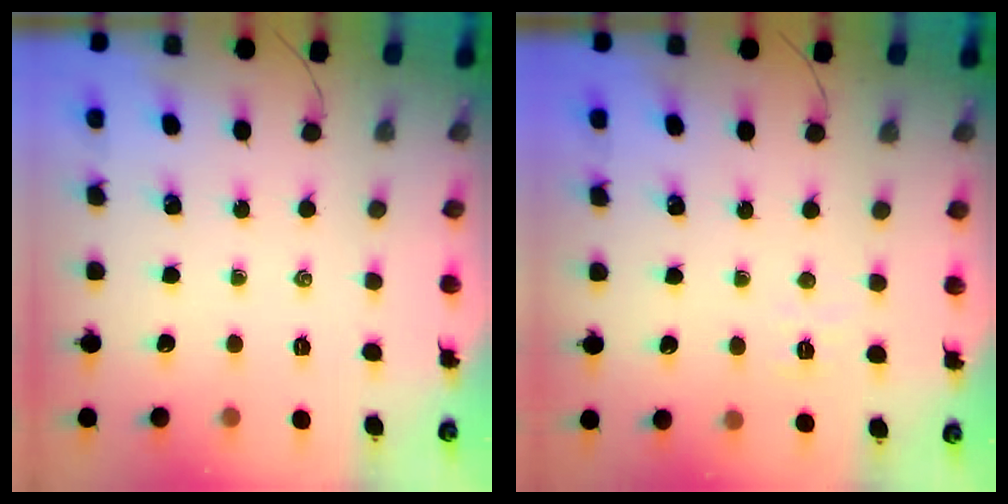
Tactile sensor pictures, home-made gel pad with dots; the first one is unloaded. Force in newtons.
{"total": 2.4, "press": 2.3, "slide": 0.8}